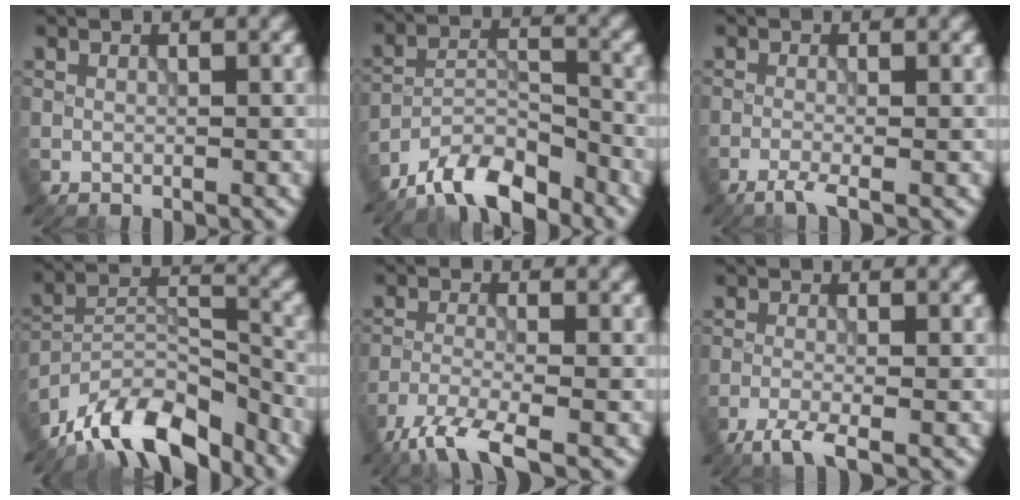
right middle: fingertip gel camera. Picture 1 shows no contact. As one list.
[{"total": 7.0, "force": [-5.9, 2.2, 3.0], "torque": [-0.044, -0.003, -0.118]}, {"total": 2.2, "force": [-1.4, 0.4, 1.6], "torque": [-0.026, -0.003, -0.038]}, {"total": 11.3, "force": [-9.1, 3.9, 5.4], "torque": [-0.086, 0.015, -0.177]}, {"total": 5.4, "force": [-4.2, 1.0, 3.3], "torque": [-0.065, -0.012, -0.089]}, {"total": 3.0, "force": [-2.1, 0.5, 2.0], "torque": [-0.040, -0.005, -0.053]}]